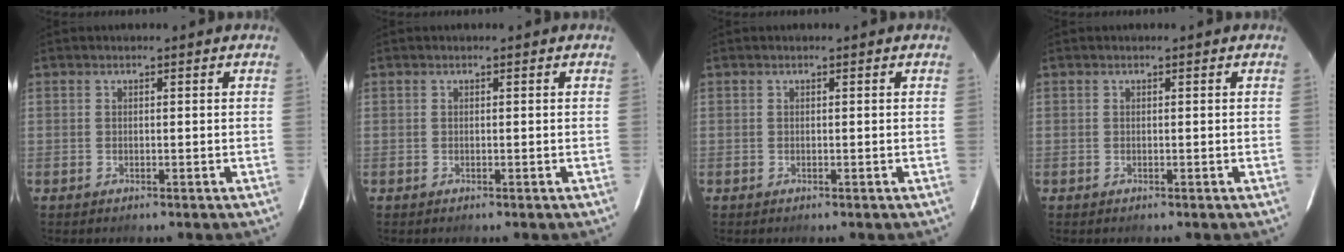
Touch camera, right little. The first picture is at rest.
{"total": 0.0}
{"total": 0.0}
{"total": 0.0}